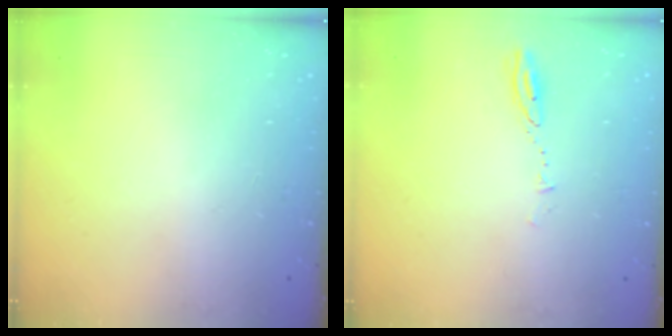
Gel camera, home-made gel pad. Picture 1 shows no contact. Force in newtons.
{"total": 4.0, "press": 4.0, "slide": 0.5}